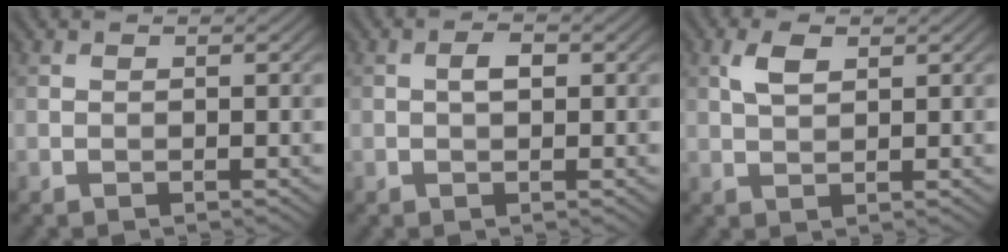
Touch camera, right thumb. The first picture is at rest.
{"total": 1.7, "force": [0.2, 0.8, 1.5], "torque": [-0.025, 0.004, 0.001]}
{"total": 3.0, "force": [1.3, 1.4, 2.2], "torque": [-0.051, 0.005, 0.027]}